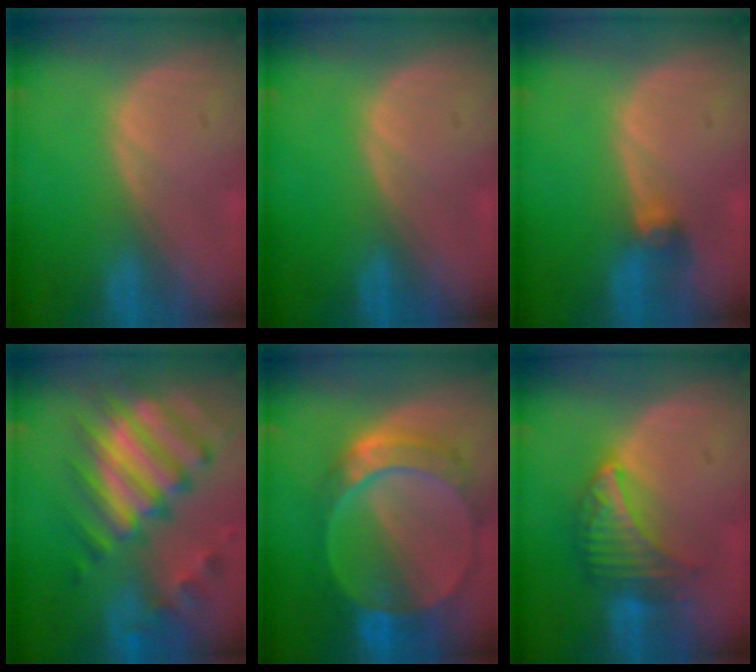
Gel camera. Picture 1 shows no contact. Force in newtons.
{"total": 0.0}
{"total": 2.6, "press": 2.6, "slide": 0.6}
{"total": 12.8, "press": 10.6, "slide": 7.1}
{"total": 9.8, "press": 8.4, "slide": 5.0}
{"total": 6.4, "press": 6.3, "slide": 1.1}